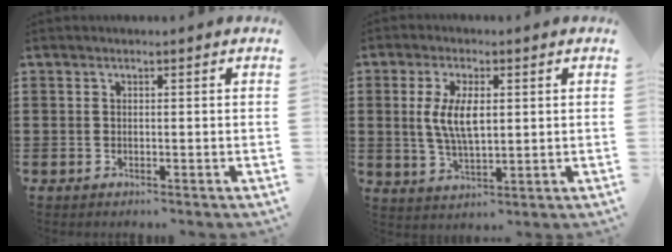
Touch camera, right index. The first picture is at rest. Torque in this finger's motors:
{"motor_torque": [0.59, -0.23, 0.30, 0.13]}